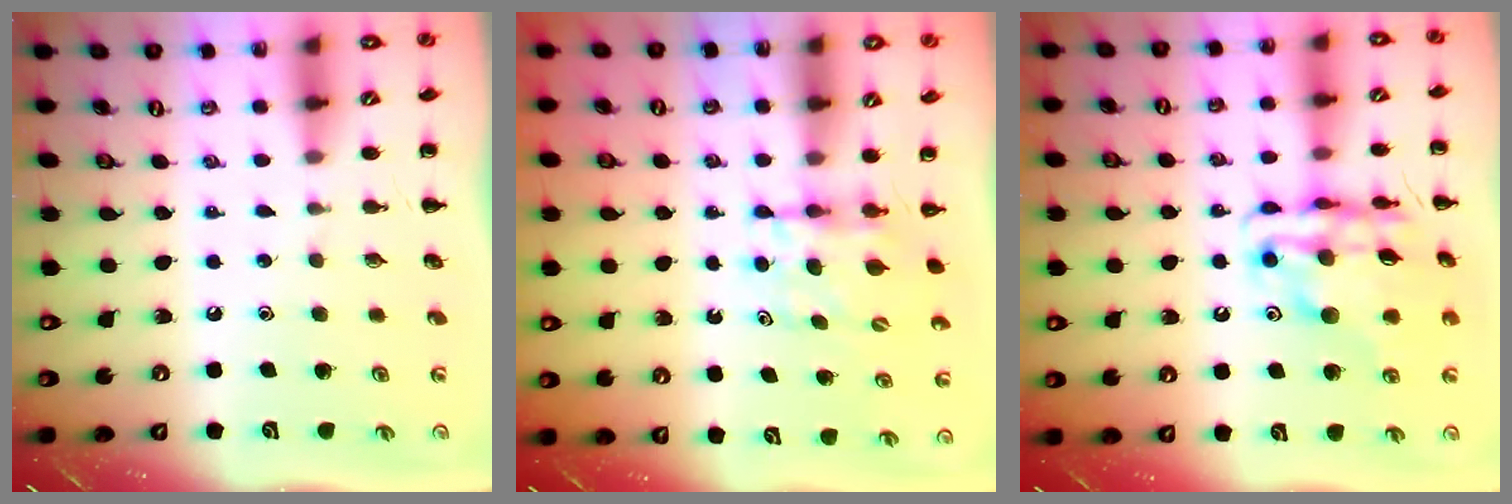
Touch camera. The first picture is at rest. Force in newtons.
{"total": 4.5, "press": 4.3, "slide": 1.5}
{"total": 17.3, "press": 17.1, "slide": 2.7}